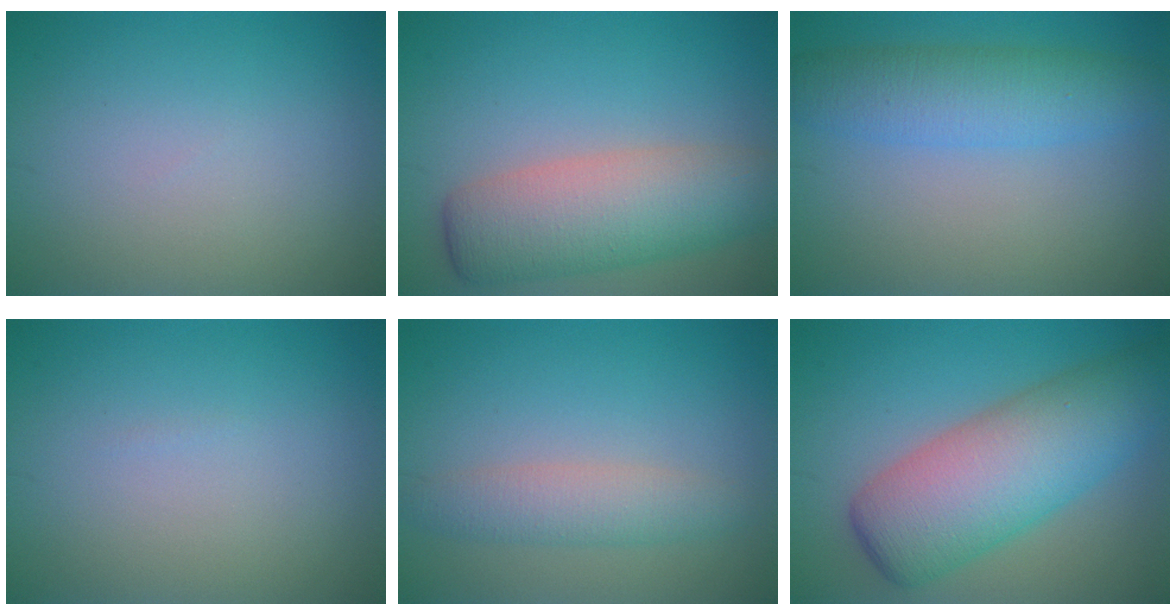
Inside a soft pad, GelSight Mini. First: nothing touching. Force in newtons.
{"total": 7.4, "press": 7.4, "slide": 0.2}
{"total": 5.3, "press": 5.3, "slide": 0.3}
{"total": 0.0}
{"total": 3.0, "press": 3.0, "slide": 0.0}
{"total": 9.4, "press": 9.4, "slide": 0.3}